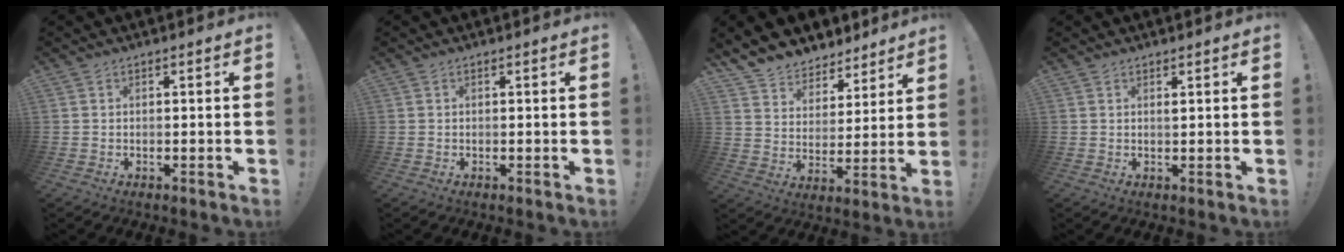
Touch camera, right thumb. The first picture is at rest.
{"total": 0.0}
{"total": 8.2, "force": [6.8, 4.6, 0.6], "torque": [-0.018, -0.065, 0.132]}
{"total": 0.7, "force": [0.6, 0.1, 0.4], "torque": [0.004, -0.005, 0.009]}